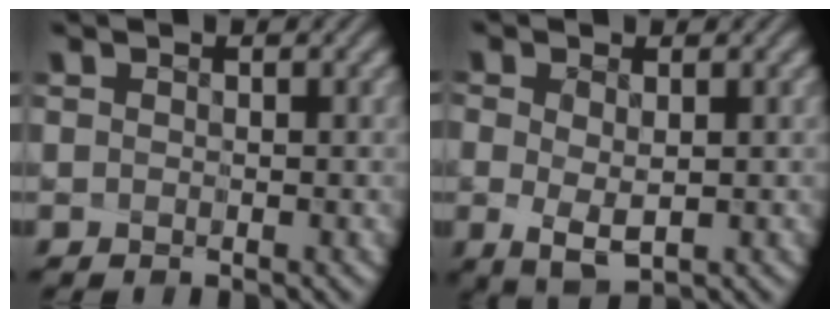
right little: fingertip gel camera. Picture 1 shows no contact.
{"total": 2.3, "force": [-1.1, 0.7, 1.9], "torque": [-0.037, -0.020, -0.001]}